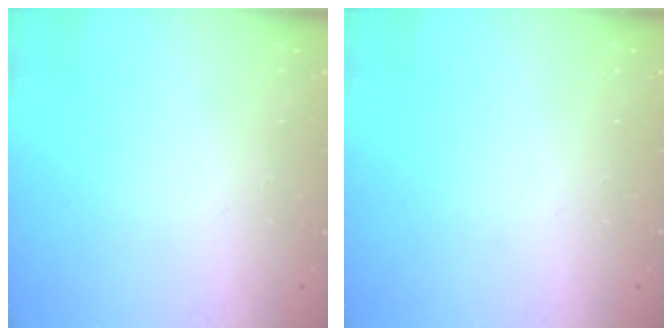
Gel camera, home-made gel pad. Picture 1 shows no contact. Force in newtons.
{"total": 0.0}